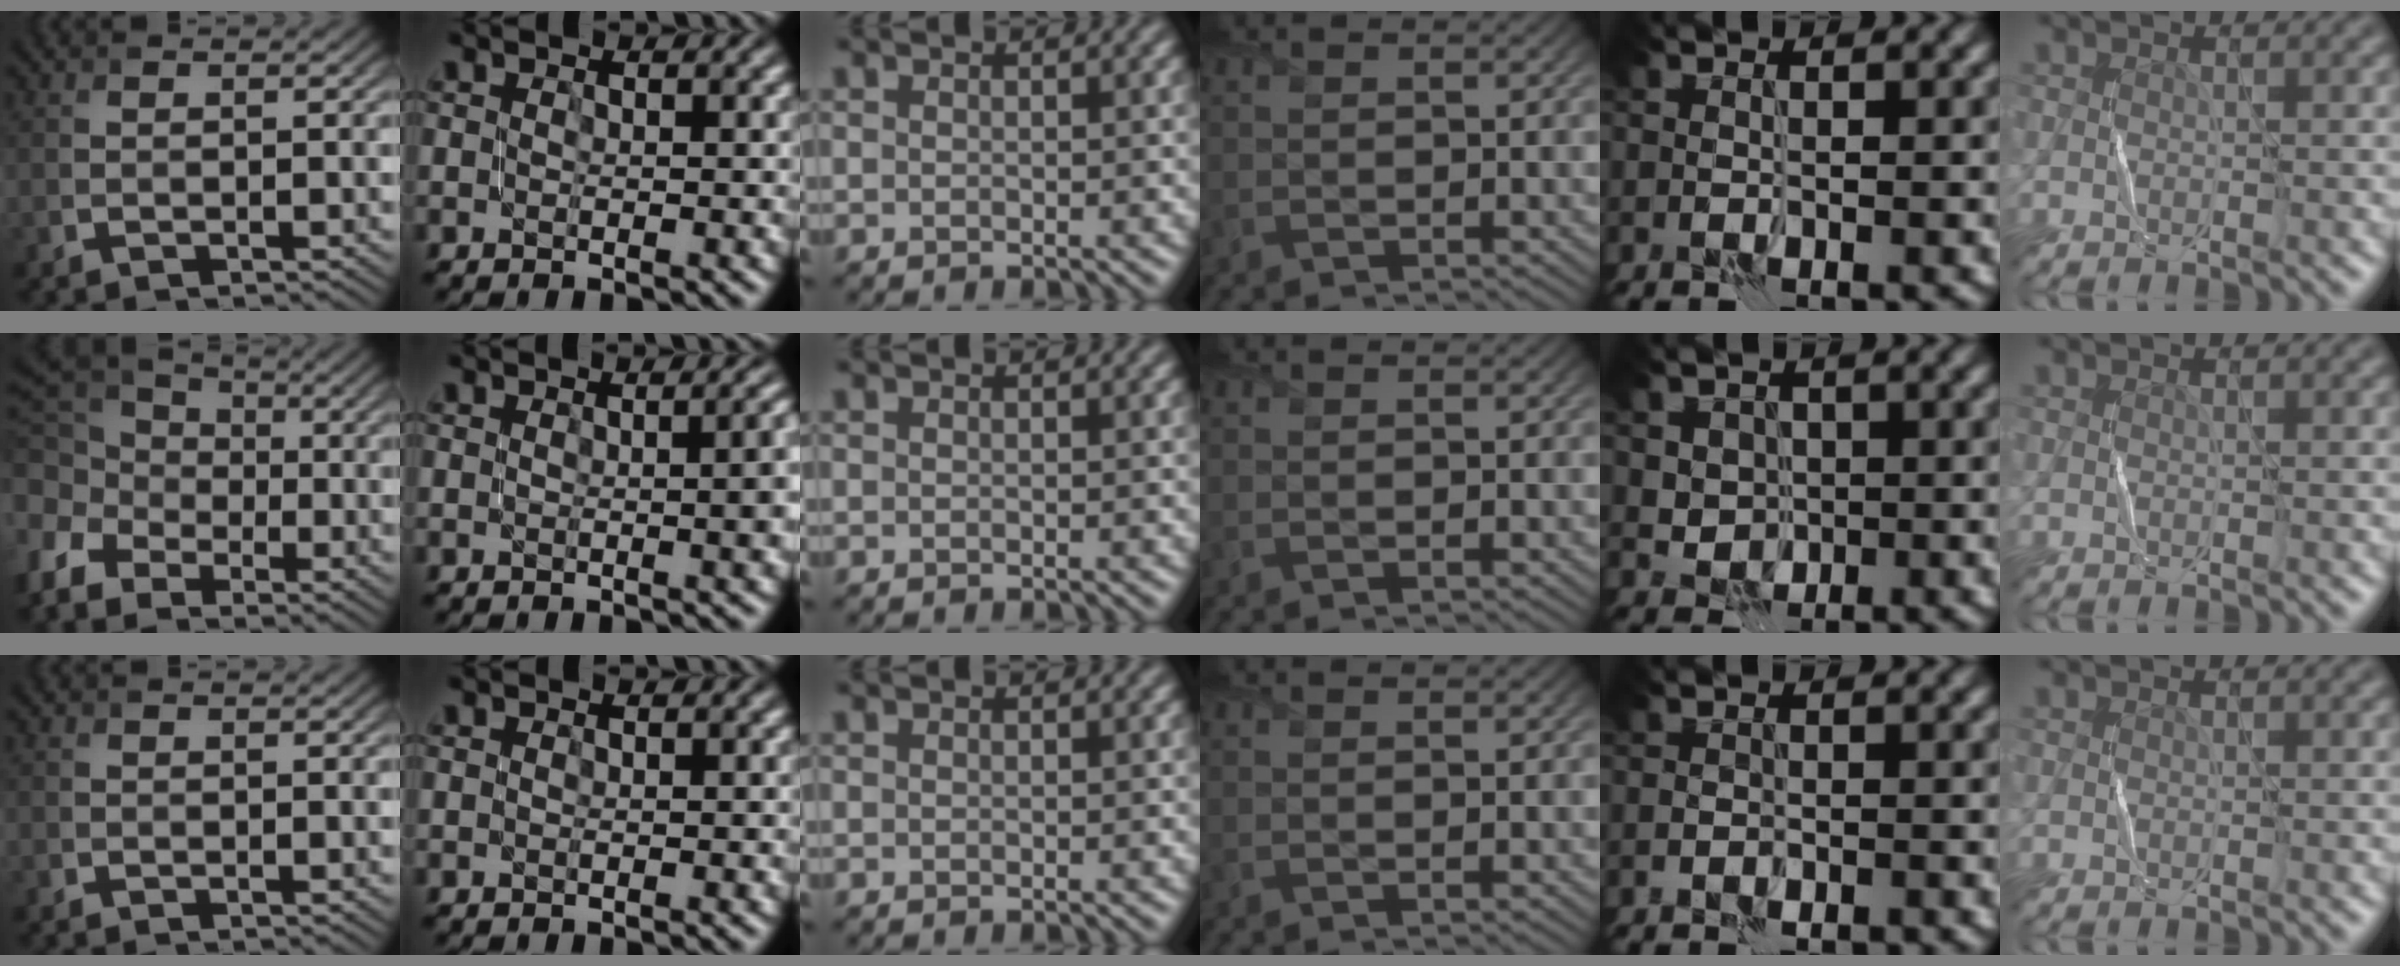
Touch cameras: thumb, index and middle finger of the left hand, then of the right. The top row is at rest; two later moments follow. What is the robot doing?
{"motion": "fold", "object": "shorts"}